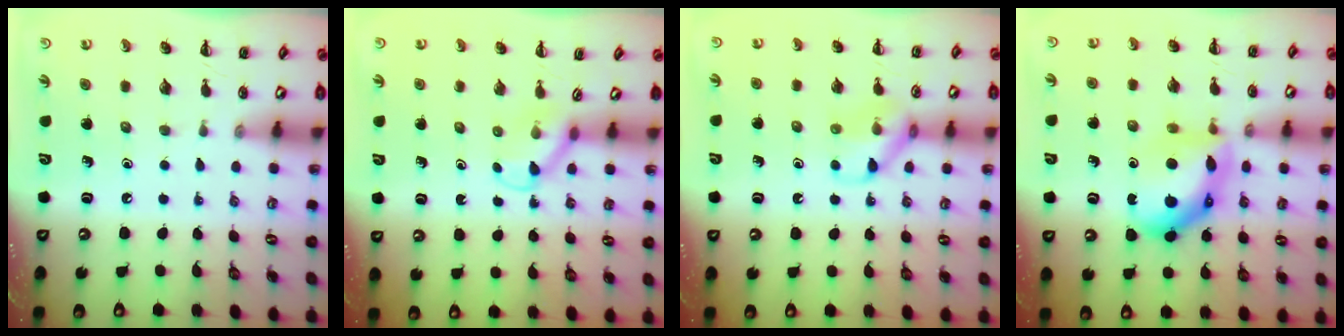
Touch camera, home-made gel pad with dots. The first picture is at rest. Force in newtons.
{"total": 3.4, "press": 3.1, "slide": 1.2}
{"total": 9.6, "press": 9.6, "slide": 0.1}
{"total": 13.7, "press": 13.7, "slide": 0.8}